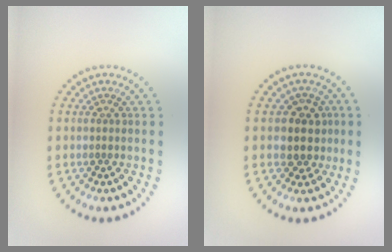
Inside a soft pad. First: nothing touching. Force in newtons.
{"total": 3.0, "press": 2.7, "slide": 1.4}